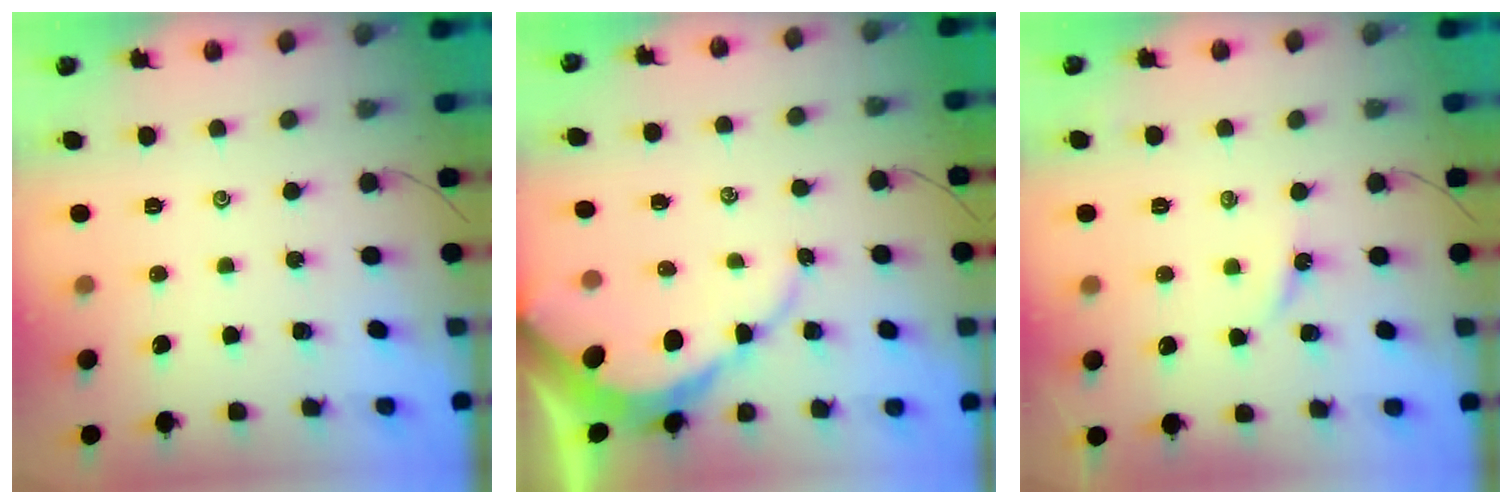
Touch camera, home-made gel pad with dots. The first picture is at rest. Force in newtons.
{"total": 8.5, "press": 8.5, "slide": 0.7}
{"total": 2.8, "press": 2.7, "slide": 0.4}